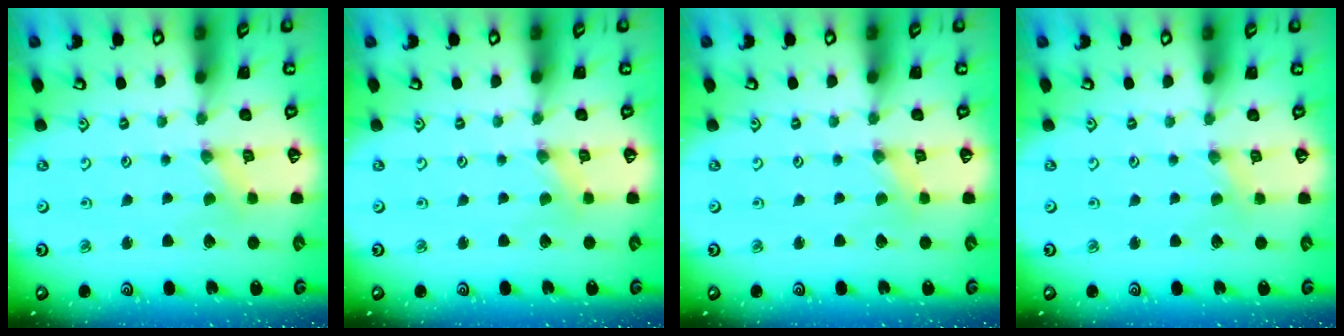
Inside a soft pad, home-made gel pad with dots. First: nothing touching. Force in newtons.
{"total": 0.0}
{"total": 0.0}
{"total": 1.4, "press": 1.4, "slide": 0.3}